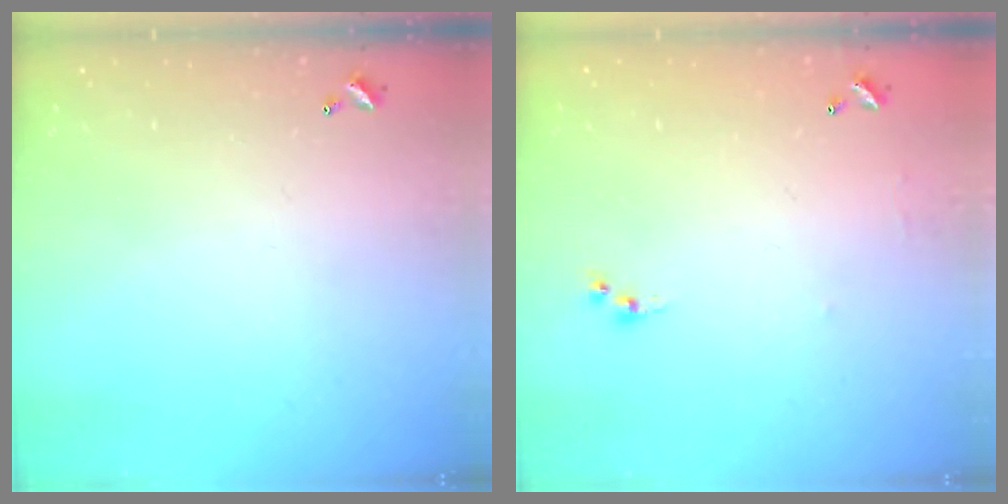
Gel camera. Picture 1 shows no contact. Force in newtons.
{"total": 4.8, "press": 4.7, "slide": 0.5}